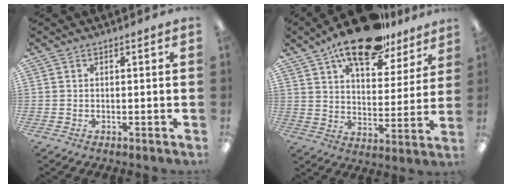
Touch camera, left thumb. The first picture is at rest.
{"total": 17.2, "force": [12.8, 6.8, 9.4], "torque": [-0.148, -0.066, 0.218]}